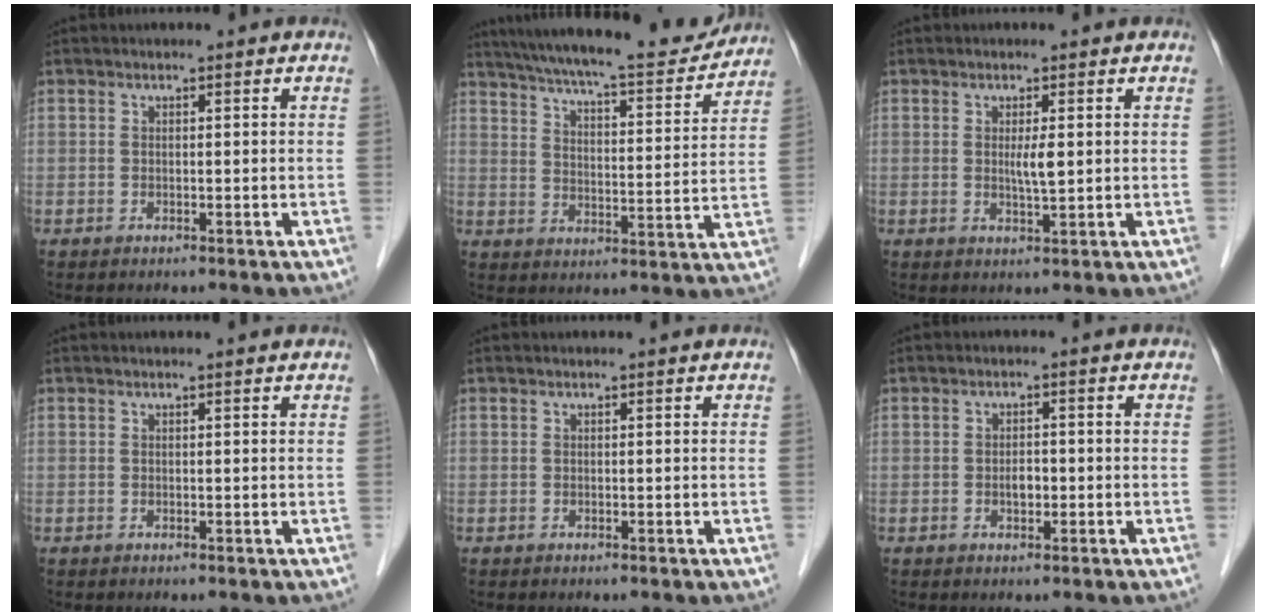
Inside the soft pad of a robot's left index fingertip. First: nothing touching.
{"total": 20.6, "force": [18.8, 2.3, 8.2], "torque": [-0.137, -0.013, 0.259]}
{"total": 2.5, "force": [0.4, 0.2, 2.4], "torque": [-0.046, -0.003, 0.008]}
{"total": 1.2, "force": [1.1, -0.1, 0.4], "torque": [-0.012, 0.005, 0.014]}
{"total": 0.6, "force": [0.5, 0.0, 0.2], "torque": [-0.006, 0.001, 0.007]}
{"total": 1.8, "force": [-0.4, 1.0, 1.4], "torque": [-0.023, 0.003, -0.006]}